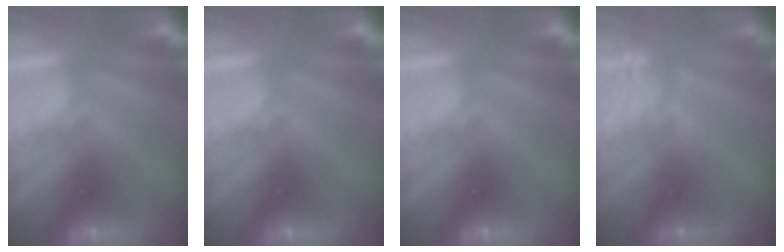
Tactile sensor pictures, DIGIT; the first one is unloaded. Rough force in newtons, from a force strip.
{"total": 0.0}
{"total": 0.0}
{"total": 3.8}